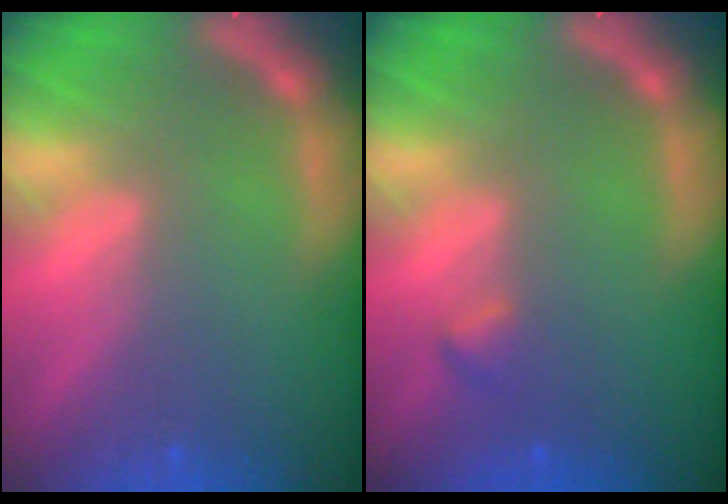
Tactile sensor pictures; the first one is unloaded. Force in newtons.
{"total": 0.9}